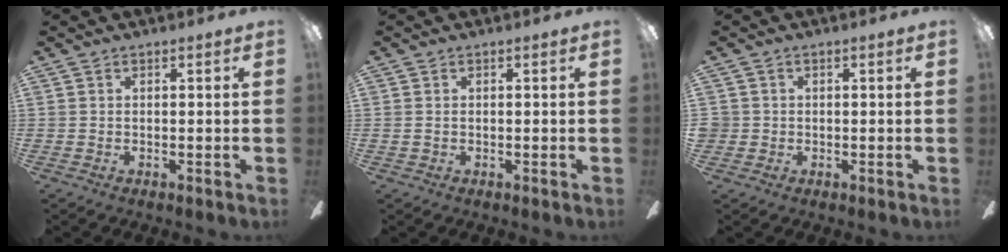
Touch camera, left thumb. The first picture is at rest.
{"total": 0.5, "force": [0.1, 0.4, 0.3], "torque": [-0.006, 0.004, 0.000]}
{"total": 1.8, "force": [0.2, 1.7, 0.2], "torque": [-0.008, 0.001, 0.003]}